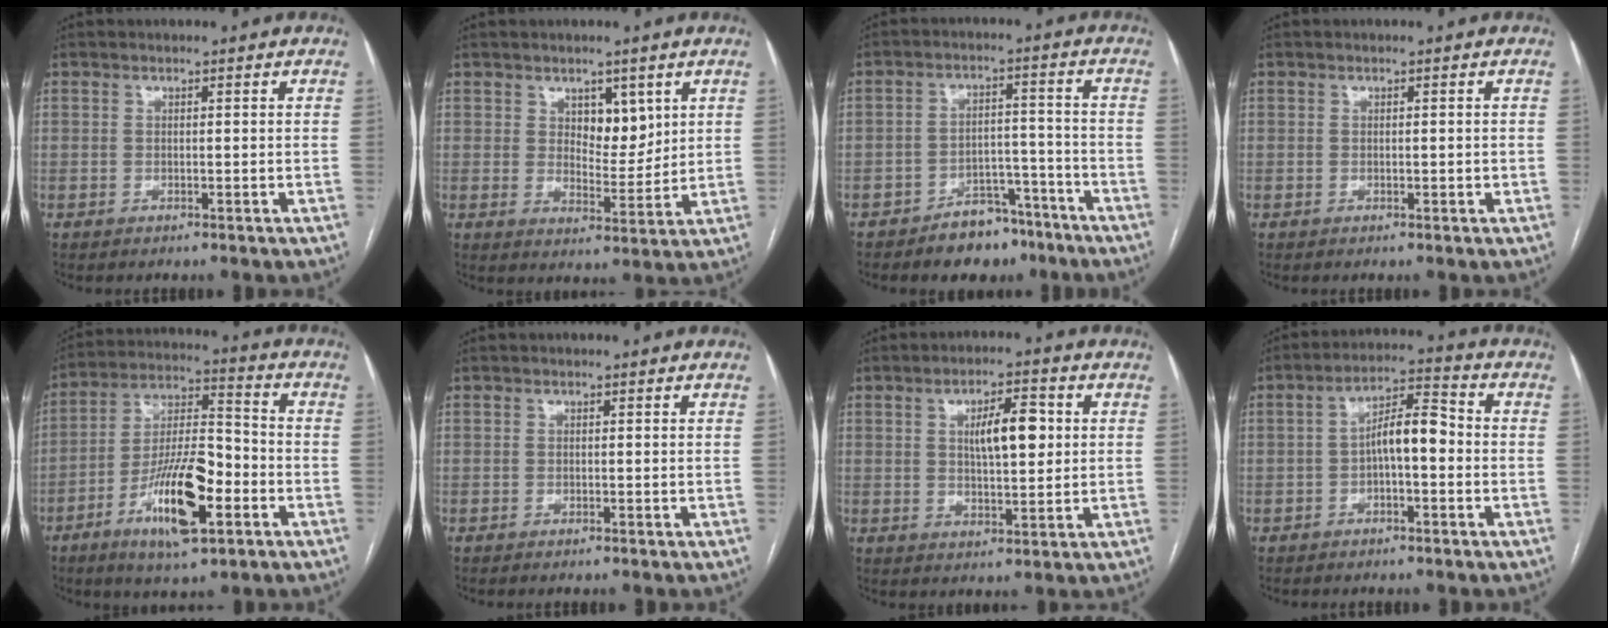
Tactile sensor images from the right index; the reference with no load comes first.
{"total": 5.6, "force": [2.7, 3.0, 3.9], "torque": [-0.053, -0.004, 0.047]}
{"total": 7.6, "force": [-5.8, 4.0, 2.9], "torque": [-0.029, 0.020, -0.086]}
{"total": 0.7, "force": [-0.1, 0.3, 0.7], "torque": [-0.012, 0.001, 0.001]}
{"total": 15.0, "force": [-6.2, 3.9, 13.1], "torque": [-0.244, -0.002, -0.104]}
{"total": 0.0}
{"total": 7.3, "force": [1.6, 2.3, 6.8], "torque": [-0.110, 0.011, 0.030]}
{"total": 6.9, "force": [-0.9, 2.1, 6.5], "torque": [-0.112, 0.030, -0.016]}